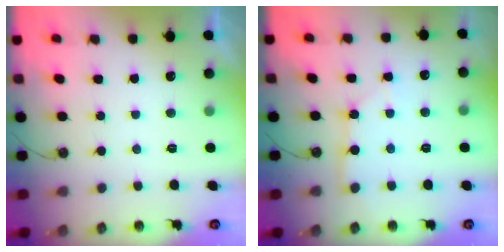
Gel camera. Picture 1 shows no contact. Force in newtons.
{"total": 3.3, "press": 3.3, "slide": 0.4}